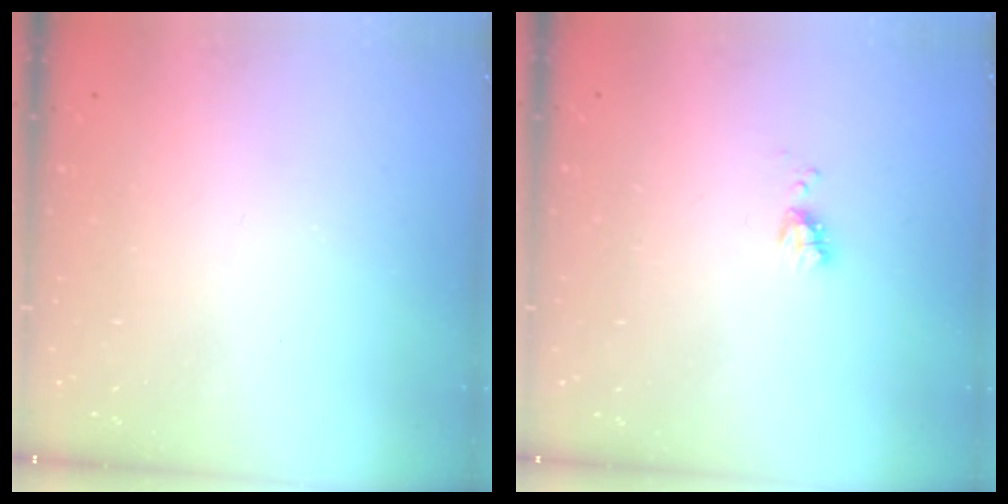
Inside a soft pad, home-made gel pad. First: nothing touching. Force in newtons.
{"total": 4.3, "press": 4.2, "slide": 0.7}